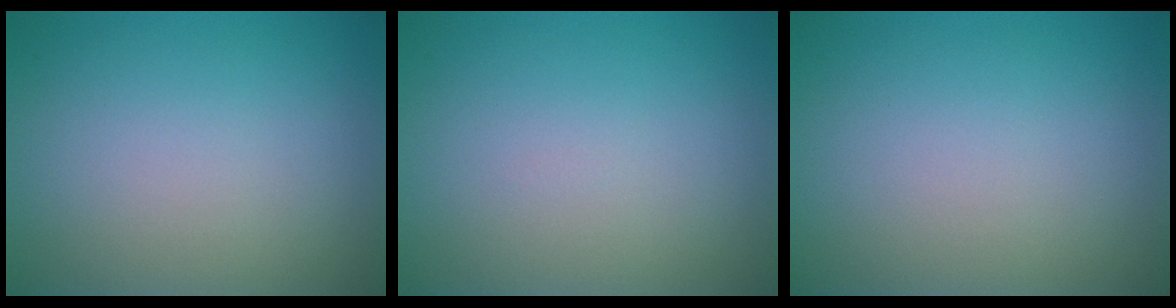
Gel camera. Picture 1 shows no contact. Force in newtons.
{"total": 0.0}
{"total": 0.0}